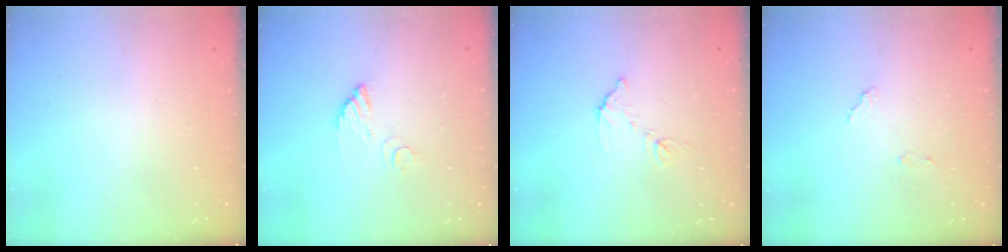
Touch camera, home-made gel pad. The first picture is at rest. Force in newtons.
{"total": 4.6, "press": 4.5, "slide": 0.2}
{"total": 7.2, "press": 7.1, "slide": 0.4}
{"total": 8.3, "press": 8.3, "slide": 0.8}